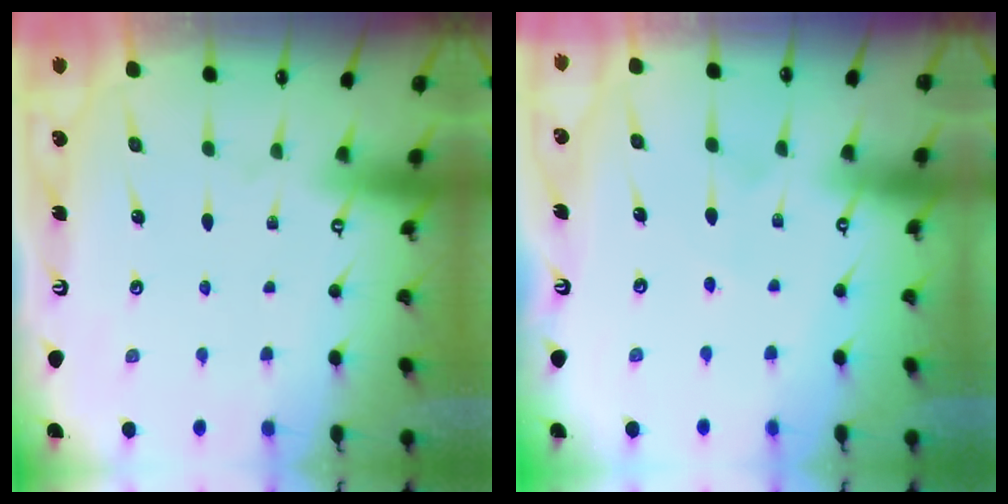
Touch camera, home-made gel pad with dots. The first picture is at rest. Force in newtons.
{"total": 4.3, "press": 4.1, "slide": 1.1}